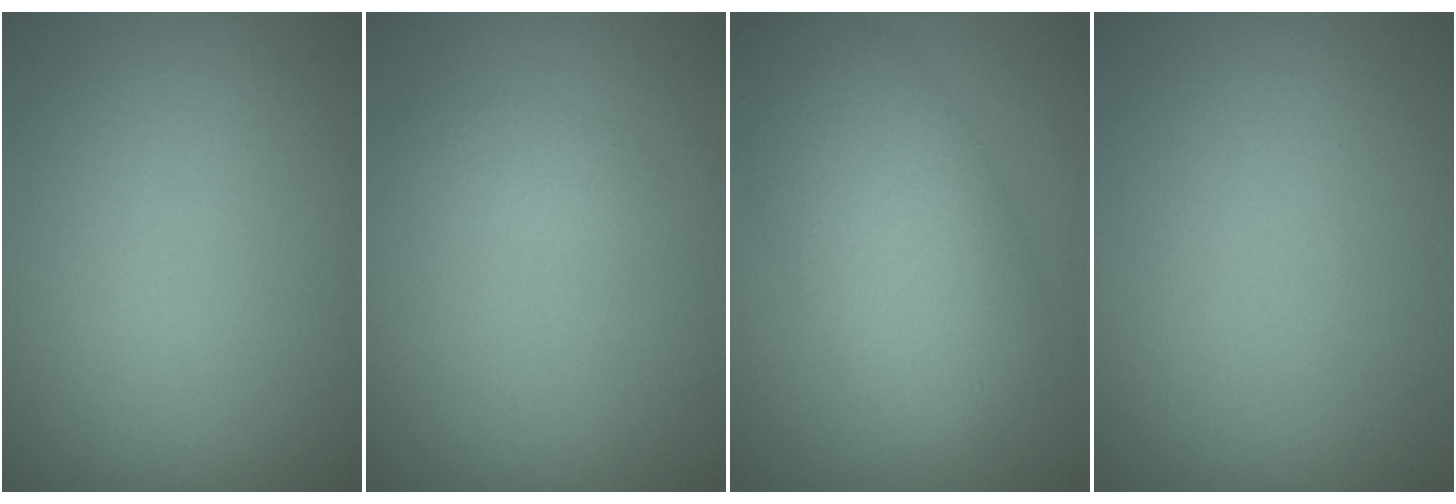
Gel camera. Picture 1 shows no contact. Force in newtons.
{"total": 0.8, "press": 0.8, "slide": 0.1}
{"total": 8.0, "press": 7.9, "slide": 0.4}
{"total": 0.0}